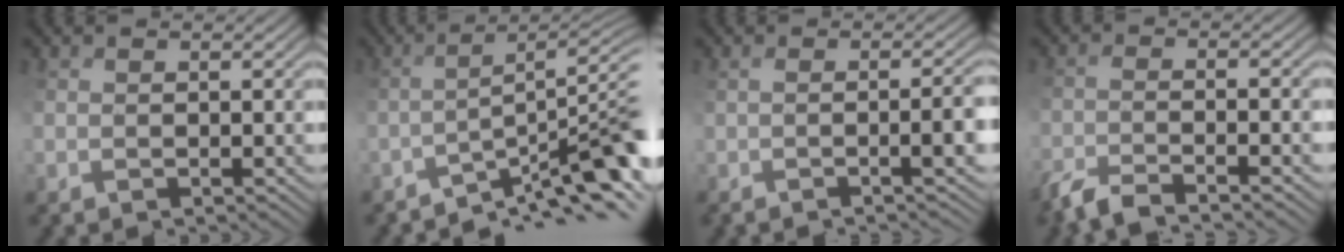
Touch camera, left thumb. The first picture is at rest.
{"total": 8.9, "force": [-6.1, 0.5, 6.5], "torque": [-0.087, 0.018, -0.082]}
{"total": 4.4, "force": [-1.9, 0.0, 3.9], "torque": [-0.036, 0.005, -0.018]}
{"total": 4.7, "force": [-4.0, 0.2, 2.6], "torque": [-0.052, 0.002, -0.077]}